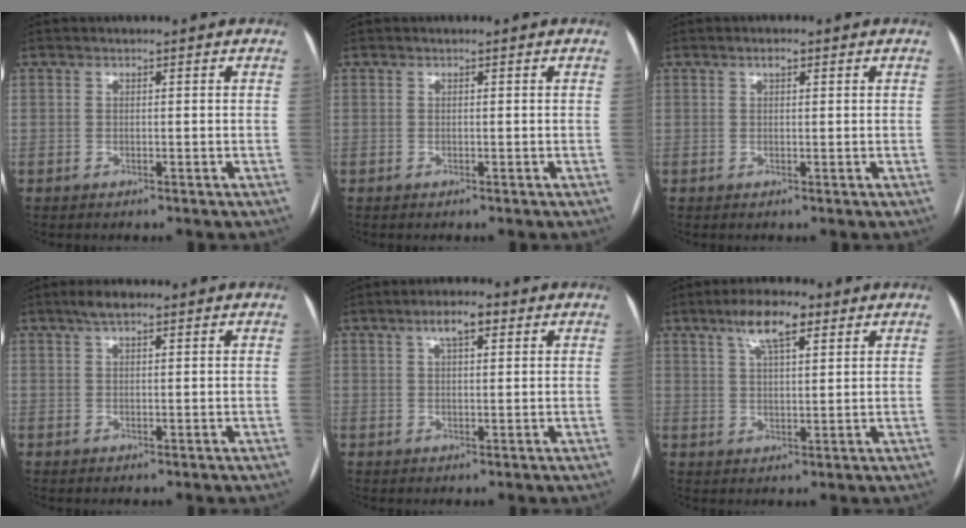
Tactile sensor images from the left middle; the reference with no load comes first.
{"total": 0.0}
{"total": 1.1, "force": [0.6, 0.5, 0.8], "torque": [-0.014, 0.005, 0.009]}
{"total": 2.7, "force": [1.8, 0.7, 1.8], "torque": [-0.037, 0.014, 0.032]}
{"total": 4.1, "force": [2.1, 1.3, 3.2], "torque": [-0.060, 0.012, 0.035]}
{"total": 7.0, "force": [4.1, 1.9, 5.3], "torque": [-0.101, 0.015, 0.070]}